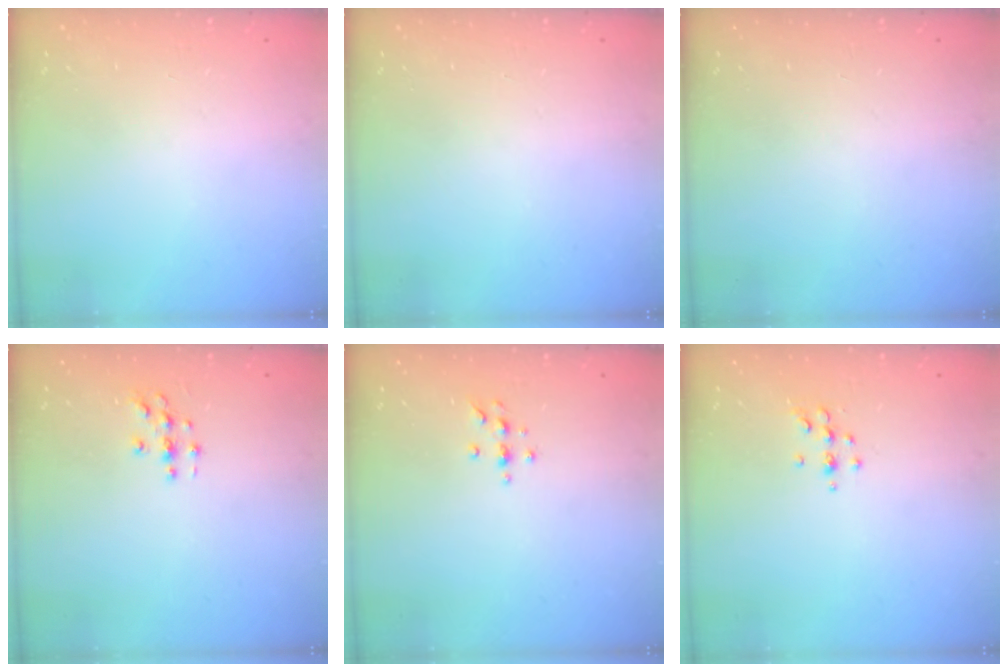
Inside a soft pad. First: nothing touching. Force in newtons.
{"total": 0.0}
{"total": 0.0}
{"total": 3.0, "press": 3.0, "slide": 0.3}
{"total": 5.6, "press": 5.5, "slide": 0.7}
{"total": 5.0, "press": 4.8, "slide": 1.4}